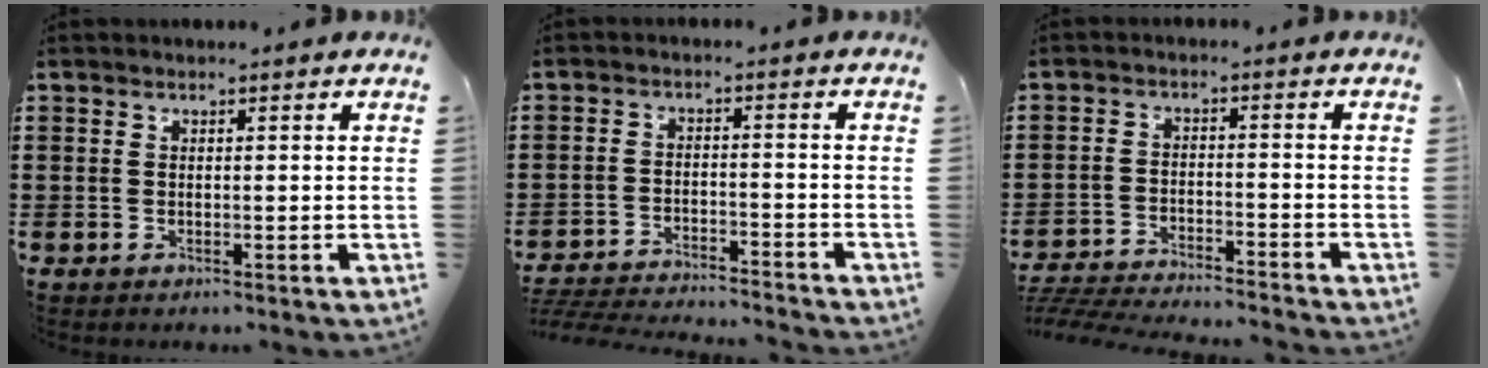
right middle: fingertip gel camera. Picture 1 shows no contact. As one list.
[{"total": 4.2, "force": [-4.2, -0.1, 0.6], "torque": [-0.019, -0.004, -0.090]}, {"total": 4.8, "force": [-4.7, -0.1, 0.8], "torque": [-0.026, -0.007, -0.101]}]